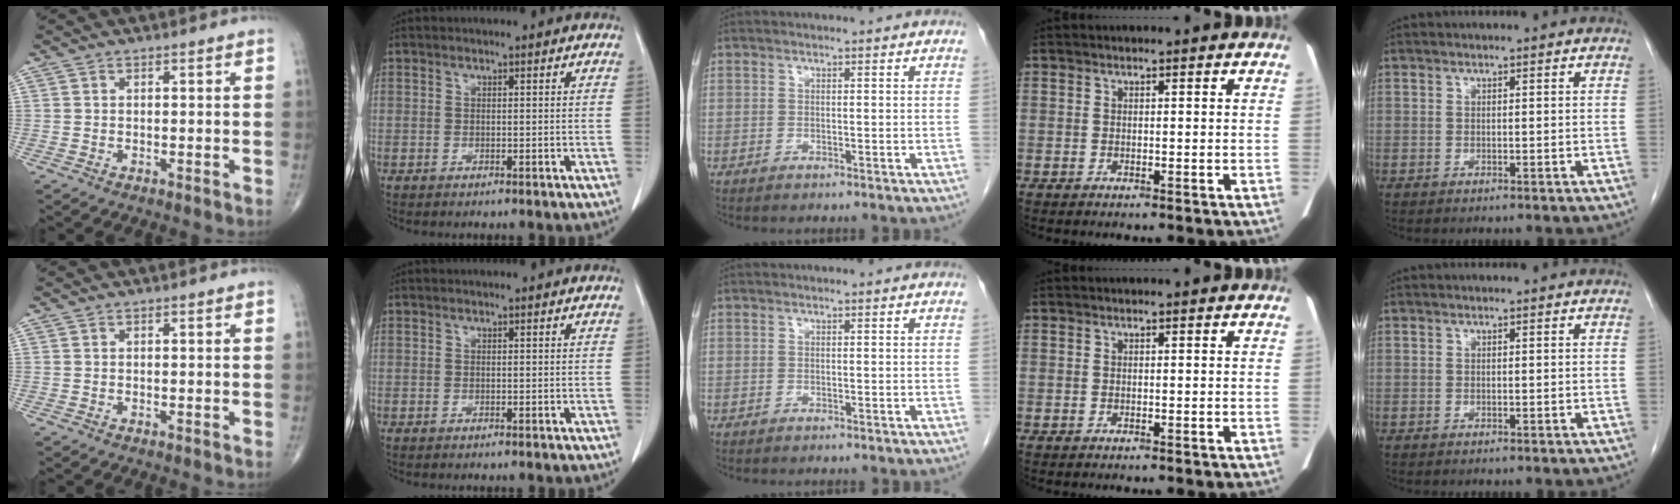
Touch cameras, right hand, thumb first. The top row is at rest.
{}